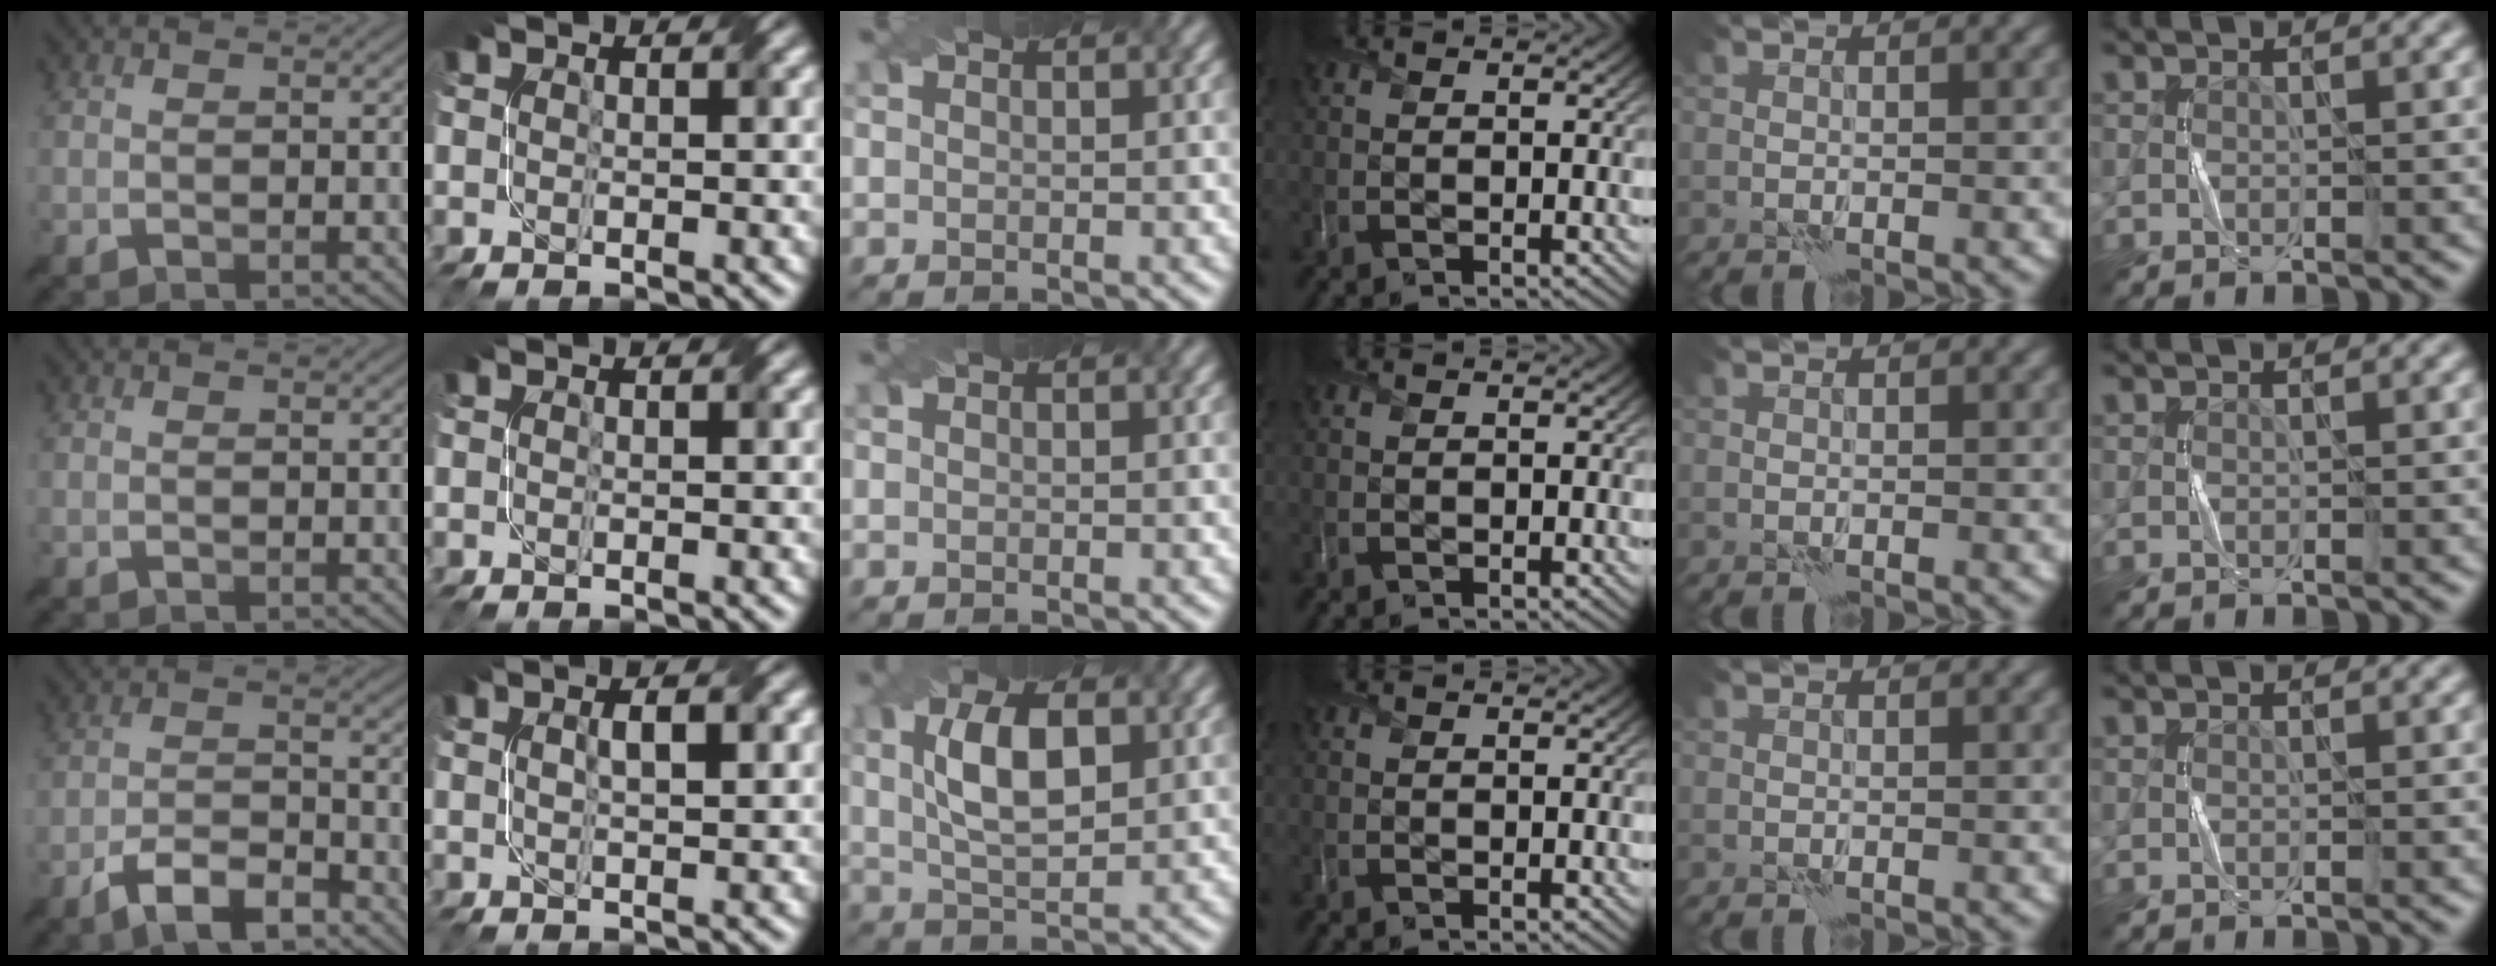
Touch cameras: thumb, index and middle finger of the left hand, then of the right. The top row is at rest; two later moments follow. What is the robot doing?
{"motion": "twist", "object": "screw"}